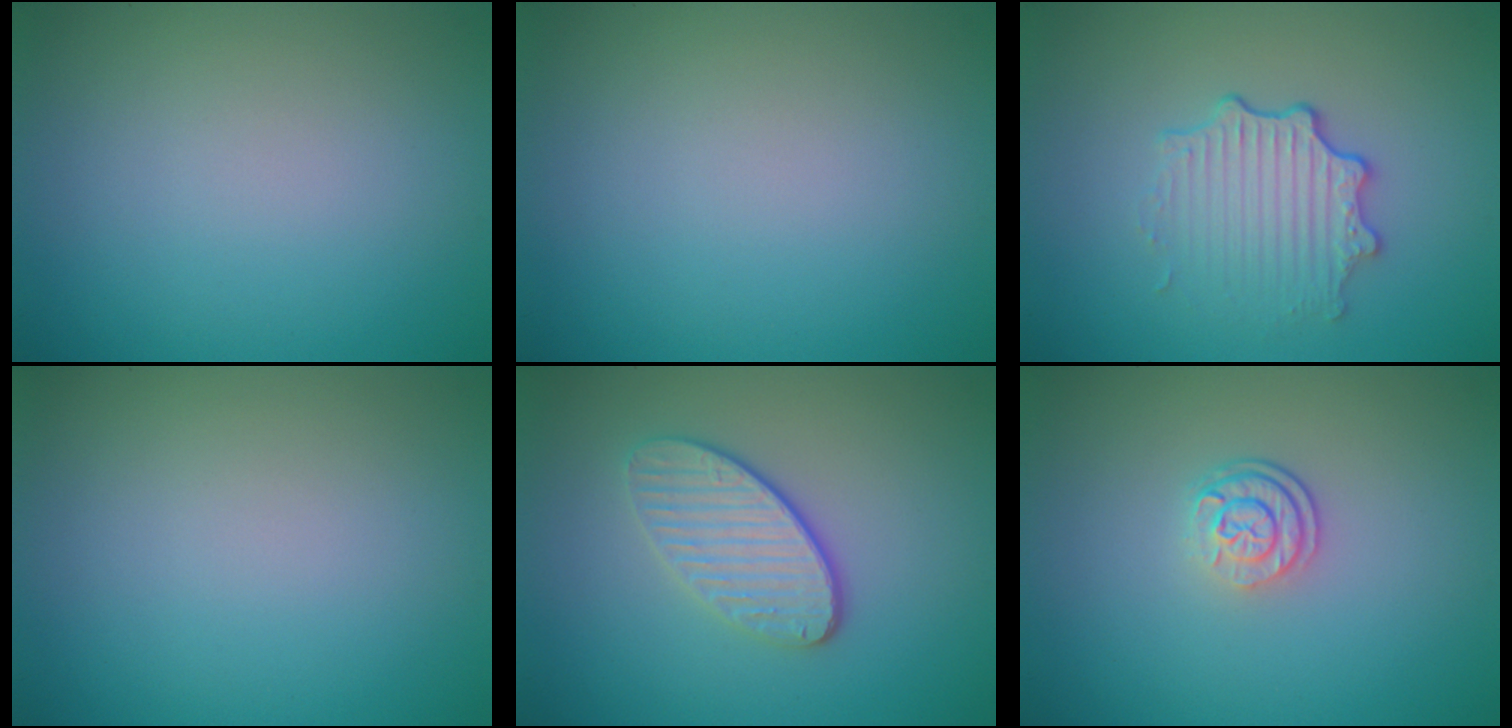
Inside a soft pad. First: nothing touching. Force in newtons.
{"total": 0.0}
{"total": 3.5, "press": 2.7, "slide": 2.2}
{"total": 0.0}
{"total": 3.5, "press": 3.0, "slide": 1.9}
{"total": 2.5, "press": 1.9, "slide": 1.6}